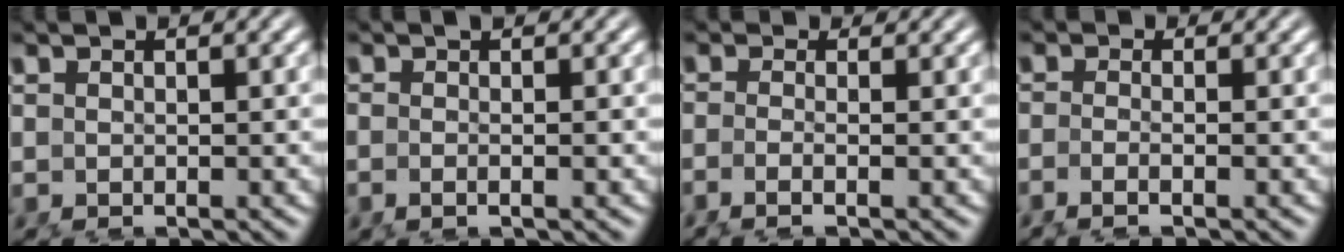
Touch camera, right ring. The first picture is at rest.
{"total": 2.0, "force": [-0.8, 0.8, 1.6], "torque": [-0.035, 0.007, -0.022]}
{"total": 2.1, "force": [-1.2, 0.4, 1.7], "torque": [-0.037, -0.004, -0.027]}
{"total": 2.4, "force": [-1.7, 0.5, 1.6], "torque": [-0.034, -0.002, -0.034]}